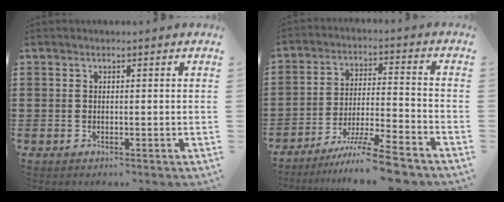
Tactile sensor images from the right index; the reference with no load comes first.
{"total": 9.3, "force": [-7.8, -0.1, 5.1], "torque": [-0.087, 0.006, -0.150]}